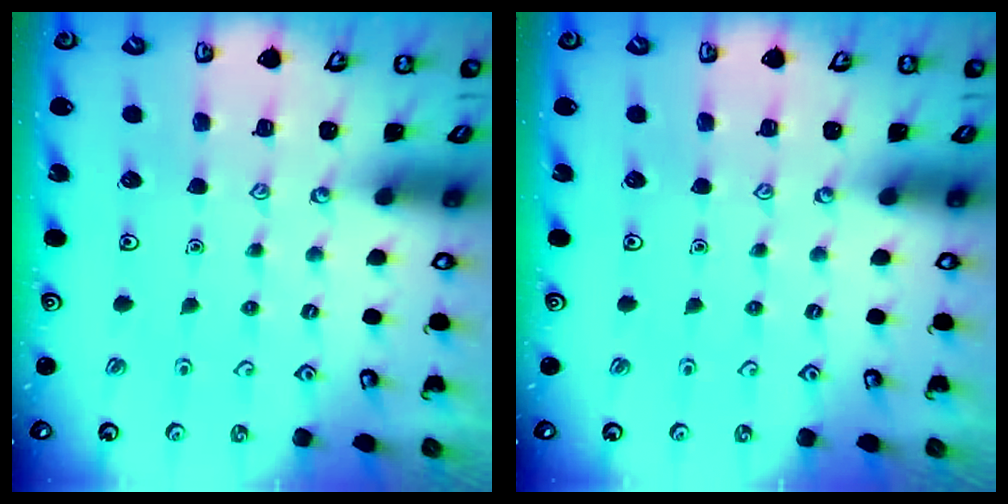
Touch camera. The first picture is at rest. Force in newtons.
{"total": 0.0}